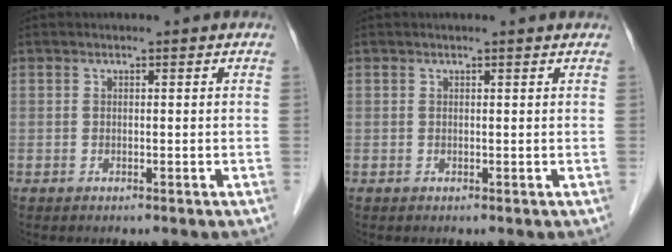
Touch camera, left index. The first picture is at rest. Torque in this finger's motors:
{"motor_torque": [0.20, -0.18, 0.03, 0.02]}